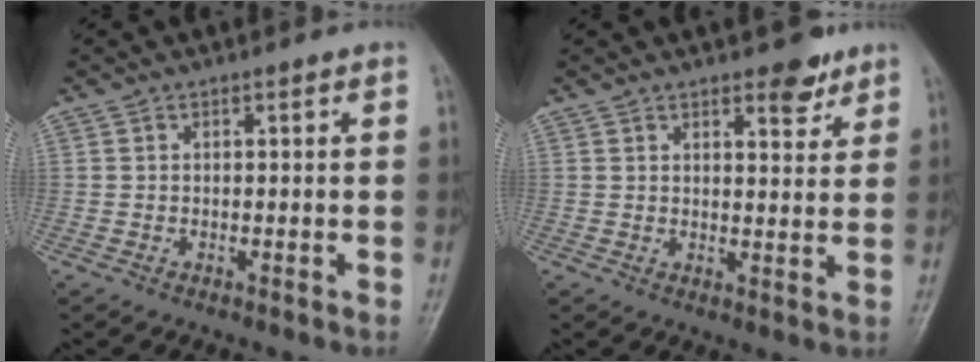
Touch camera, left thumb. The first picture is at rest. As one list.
[{"total": 5.1, "force": [3.6, 2.1, 3.1], "torque": [-0.022, -0.022, 0.048]}]